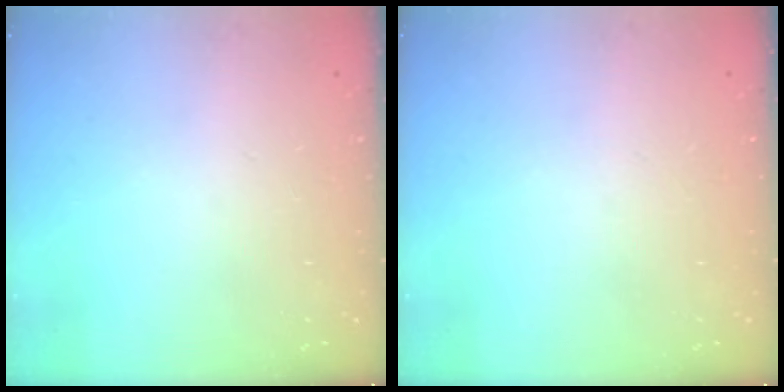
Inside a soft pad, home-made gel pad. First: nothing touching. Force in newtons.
{"total": 0.0}